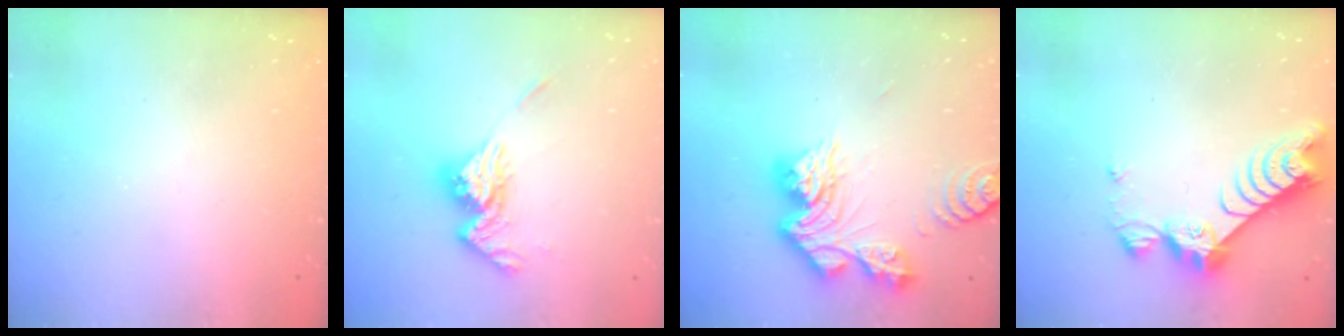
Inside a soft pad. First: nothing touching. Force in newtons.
{"total": 12.3, "press": 12.3, "slide": 1.3}
{"total": 14.3, "press": 14.2, "slide": 1.5}
{"total": 9.7, "press": 9.7, "slide": 0.8}